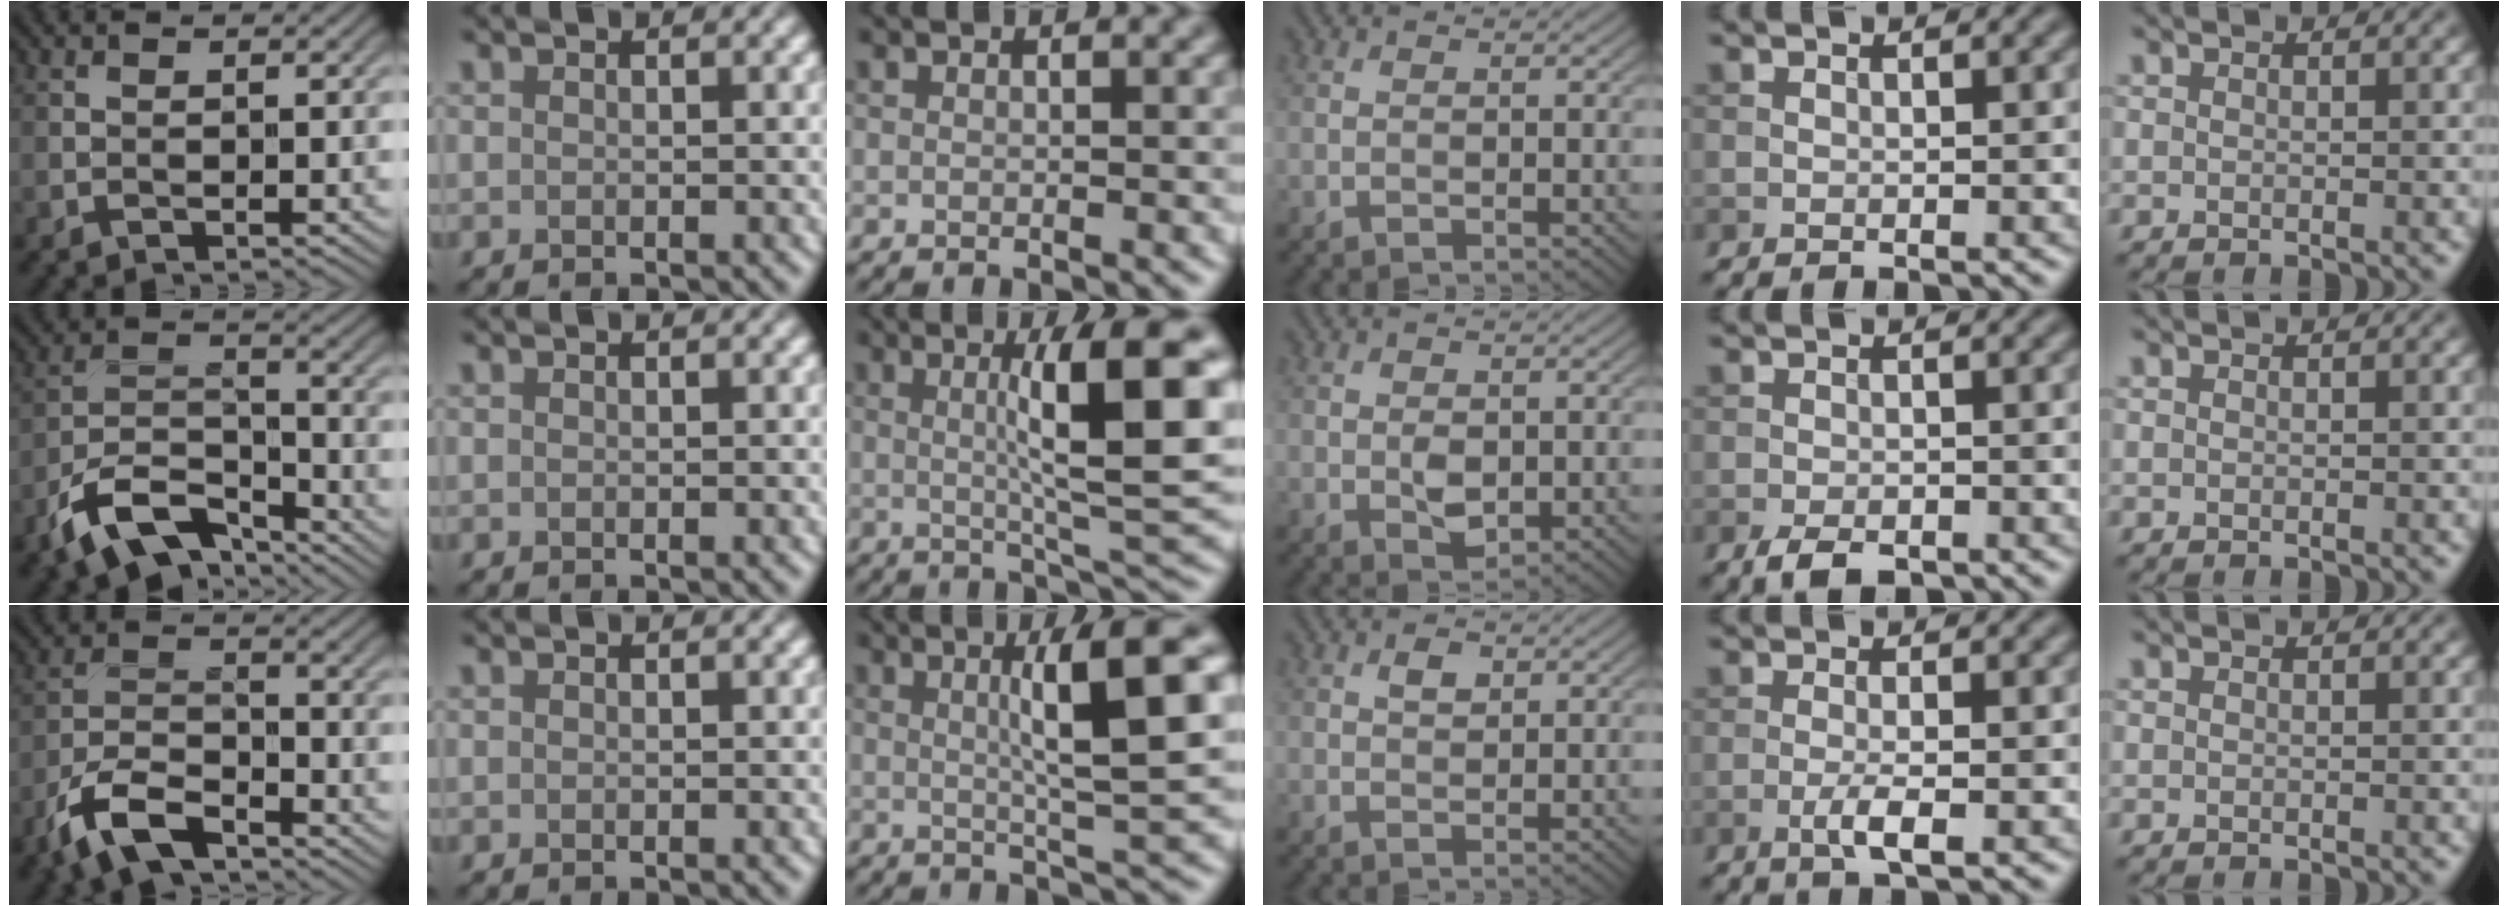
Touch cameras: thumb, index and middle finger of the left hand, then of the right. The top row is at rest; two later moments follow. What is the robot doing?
{"motion": "screw", "object": "medicine bottle"}